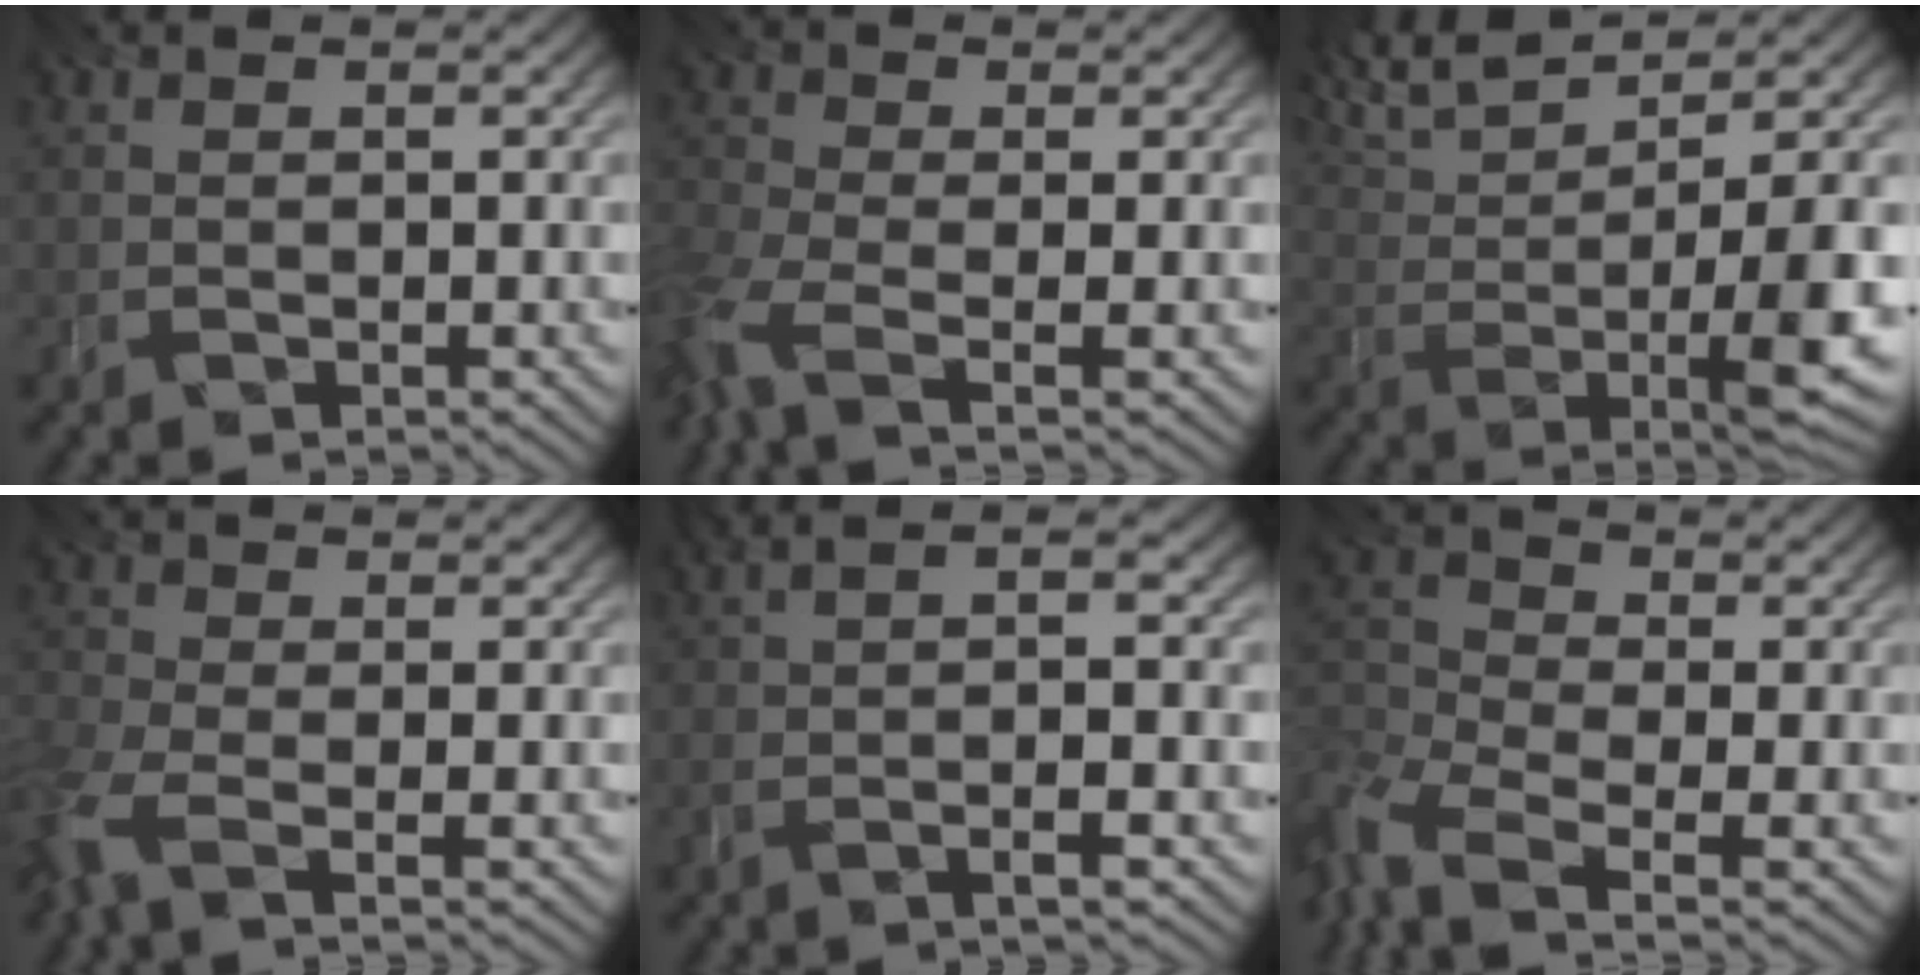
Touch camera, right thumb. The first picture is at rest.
{"total": 6.4, "force": [-3.8, 2.3, 4.6], "torque": [-0.113, -0.011, -0.093]}
{"total": 11.0, "force": [3.6, 3.5, 9.7], "torque": [-0.191, 0.007, 0.067]}
{"total": 5.5, "force": [-3.2, 2.2, 3.8], "torque": [-0.102, -0.010, -0.083]}
{"total": 5.0, "force": [-1.2, 0.5, 4.8], "torque": [-0.075, 0.013, -0.027]}
{"total": 8.1, "force": [-5.3, 3.6, 5.0], "torque": [-0.122, -0.012, -0.120]}